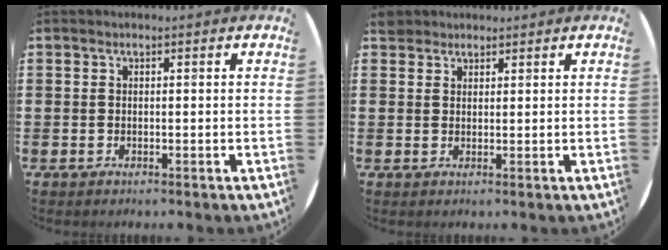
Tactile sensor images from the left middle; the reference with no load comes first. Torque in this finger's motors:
{"motor_torque": [0.30, -0.29, 0.00, -0.01]}